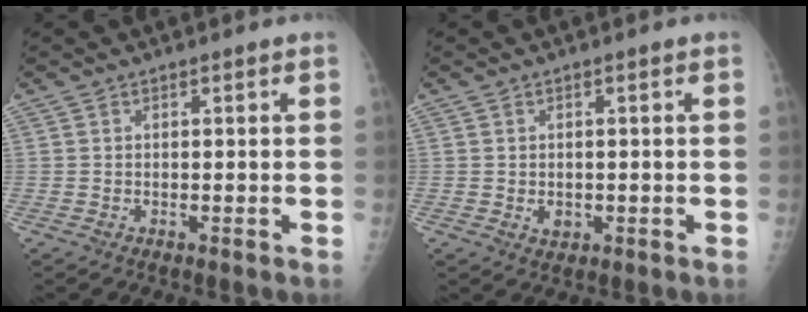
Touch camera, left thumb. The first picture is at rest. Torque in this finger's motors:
{"motor_torque": [-0.09, 0.04, 0.15, 0.02, 0.00]}